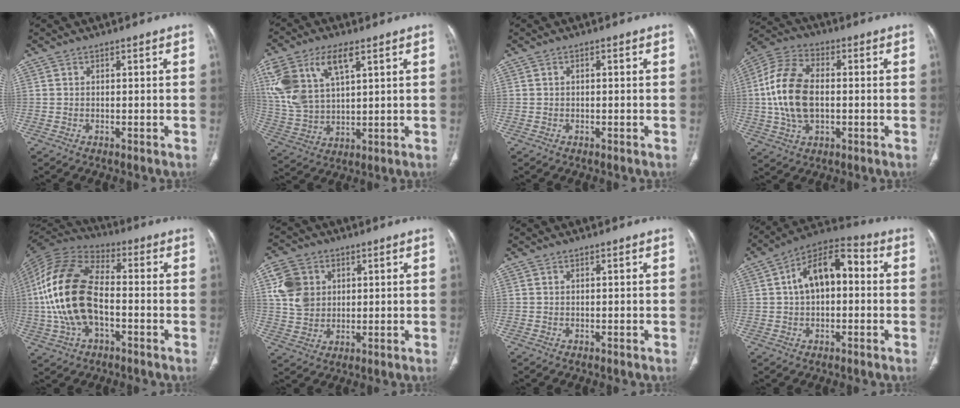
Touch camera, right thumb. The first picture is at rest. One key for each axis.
{"total": 15.5, "fx": 6.8, "fy": 7.9, "fz": 11.5, "tx": -0.245, "ty": -0.005, "tz": 0.140}
{"total": 0.0}
{"total": 14.7, "fx": -0.2, "fy": 8.8, "fz": 11.8, "tx": -0.238, "ty": 0.019, "tz": -0.006}
{"total": 19.5, "fx": -2.1, "fy": 11.0, "fz": 15.9, "tx": -0.326, "ty": 0.026, "tz": -0.041}
{"total": 9.5, "fx": 2.6, "fy": 7.9, "fz": 4.7, "tx": -0.071, "ty": -0.003, "tz": 0.054}
{"total": 0.0}
{"total": 13.0, "fx": 1.5, "fy": 7.5, "fz": 10.5, "tx": -0.154, "ty": 0.041, "tz": 0.012}